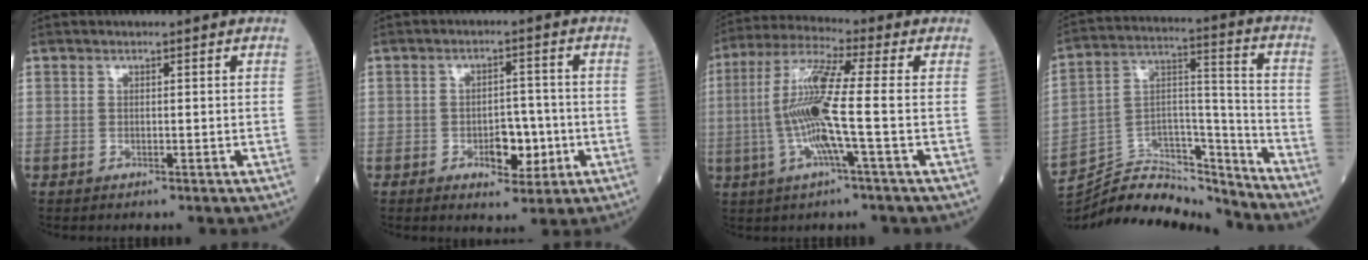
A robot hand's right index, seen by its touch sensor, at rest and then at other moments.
{"total": 5.8, "force": [-1.7, 3.0, 4.7], "torque": [-0.065, 0.002, -0.021]}
{"total": 11.9, "force": [-1.4, -0.4, 11.8], "torque": [-0.241, 0.004, -0.040]}
{"total": 18.9, "force": [-18.3, 3.5, 3.1], "torque": [-0.056, 0.045, -0.308]}